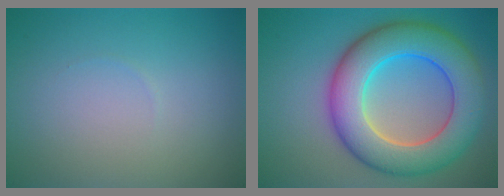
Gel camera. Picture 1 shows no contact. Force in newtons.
{"total": 10.5, "press": 10.5, "slide": 0.1}